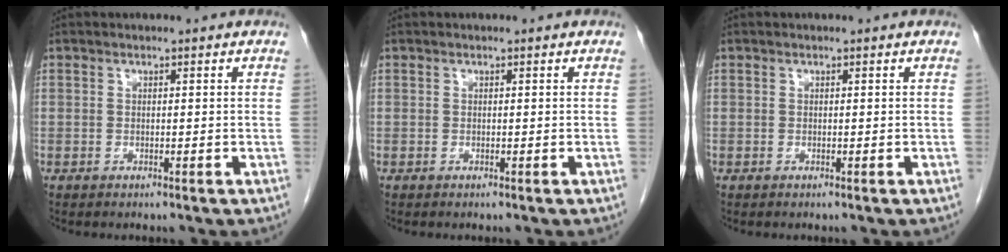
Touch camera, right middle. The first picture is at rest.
{"total": 0.0}
{"total": 0.0}